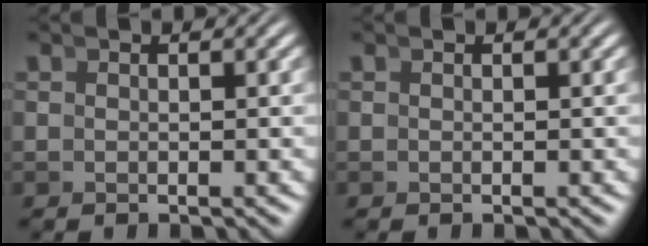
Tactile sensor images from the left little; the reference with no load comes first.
{"total": 0.0}